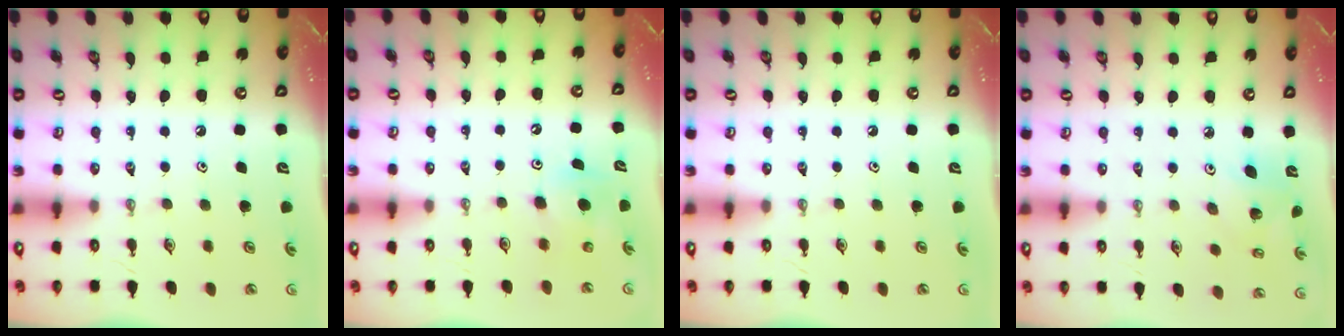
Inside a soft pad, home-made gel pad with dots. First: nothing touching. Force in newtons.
{"total": 5.5, "press": 5.4, "slide": 0.9}
{"total": 0.0}
{"total": 4.8, "press": 4.8, "slide": 0.2}